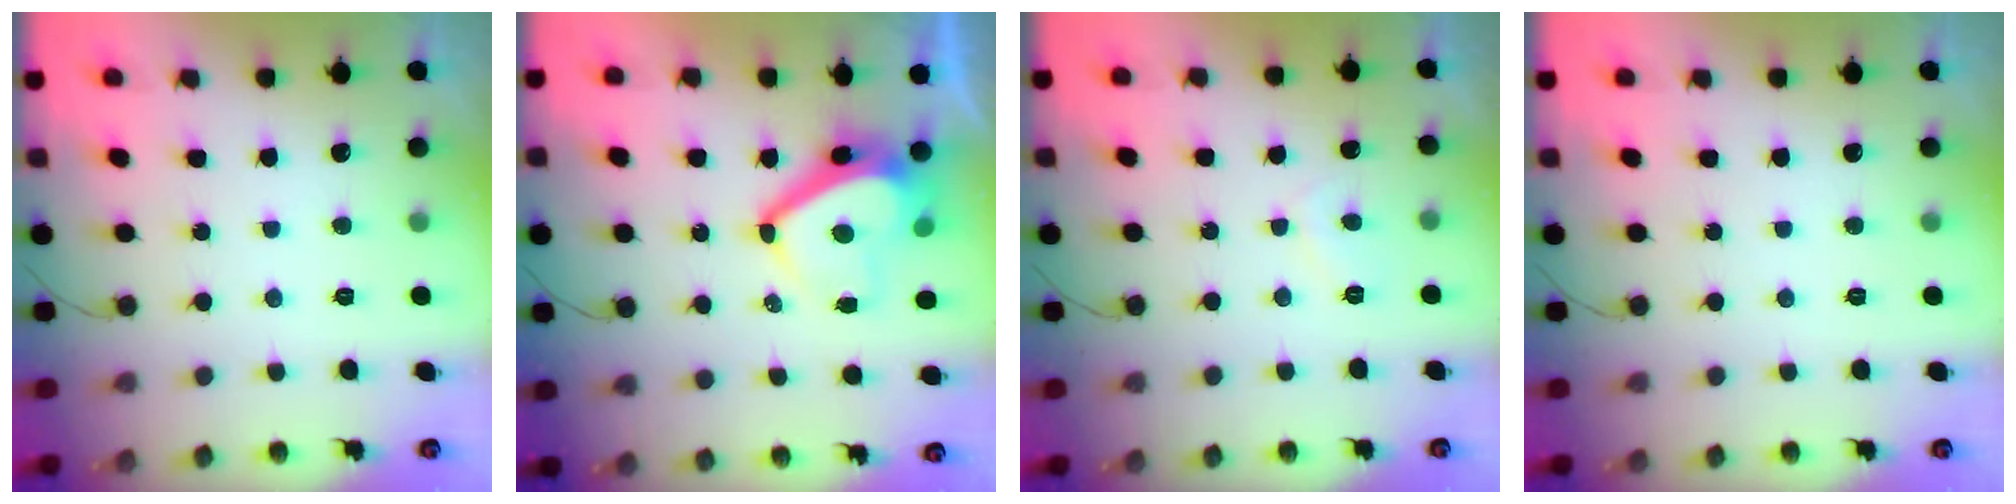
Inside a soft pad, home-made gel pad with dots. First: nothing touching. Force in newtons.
{"total": 10.5, "press": 10.5, "slide": 0.9}
{"total": 1.7, "press": 1.6, "slide": 0.6}
{"total": 0.0}